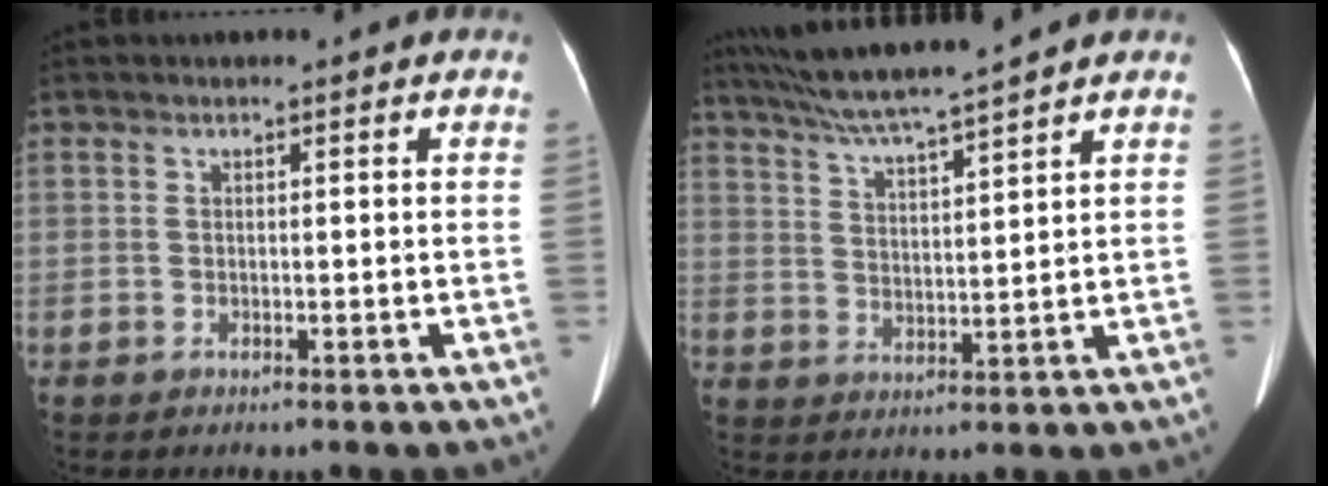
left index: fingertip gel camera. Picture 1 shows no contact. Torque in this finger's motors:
{"motor_torque": [0.89, -1.25, 0.35, 0.17]}